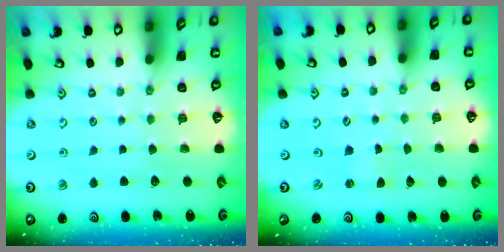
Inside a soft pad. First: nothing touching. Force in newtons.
{"total": 0.0}